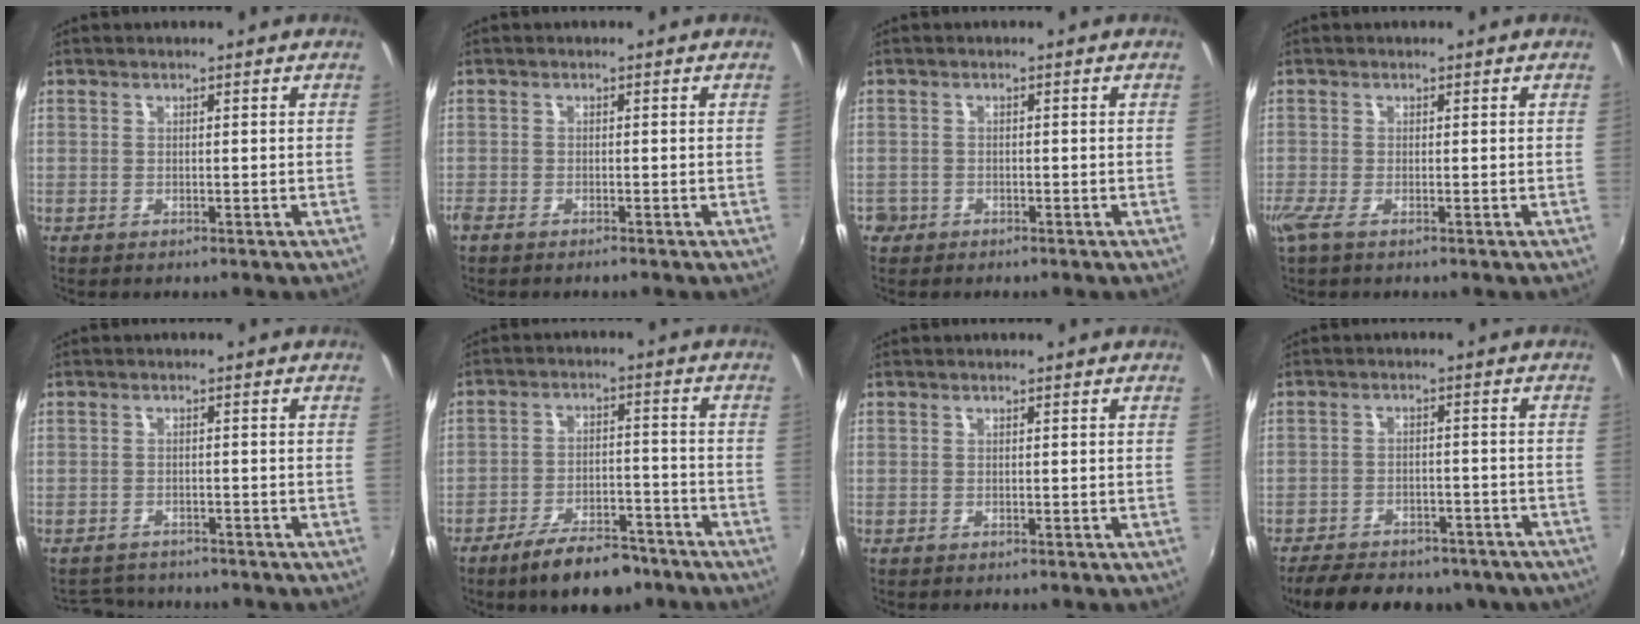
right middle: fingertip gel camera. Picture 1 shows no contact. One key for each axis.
{"total": 1.5, "fx": -1.3, "fy": 0.2, "fz": 0.6, "tx": -0.016, "ty": -0.008, "tz": -0.027}
{"total": 2.4, "fx": -1.3, "fy": 1.9, "fz": 0.4, "tx": -0.016, "ty": -0.003, "tz": -0.024}
{"total": 1.8, "fx": -0.9, "fy": 0.0, "fz": 1.6, "tx": -0.036, "ty": -0.009, "tz": -0.021}
{"total": 5.0, "fx": -4.6, "fy": 1.9, "fz": 0.7, "tx": -0.025, "ty": -0.001, "tz": -0.073}
{"total": 11.4, "fx": -8.6, "fy": 4.3, "fz": 6.1, "tx": -0.117, "ty": 0.002, "tz": -0.132}
{"total": 0.0}
{"total": 18.6, "fx": -14.8, "fy": 7.9, "fz": 8.1, "tx": -0.172, "ty": -0.011, "tz": -0.185}